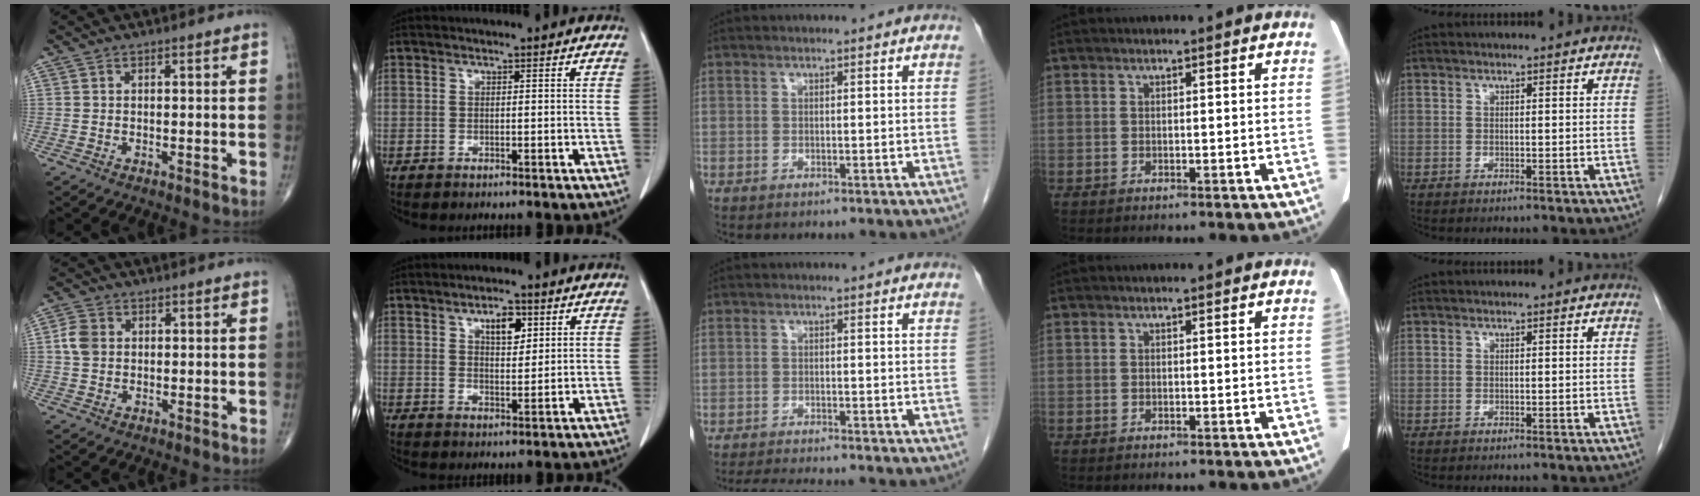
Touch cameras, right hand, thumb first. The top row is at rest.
{"thumb": {"total": 4.2, "force": [0.5, 3.3, 2.4], "torque": [-0.046, 0.006, 0.005]}, "index": {"total": 5.0, "force": [2.4, 2.1, 3.8], "torque": [-0.062, -0.001, 0.041]}, "middle": {"total": 5.7, "force": [-5.2, 0.1, 2.1], "torque": [-0.033, -0.016, -0.083]}}